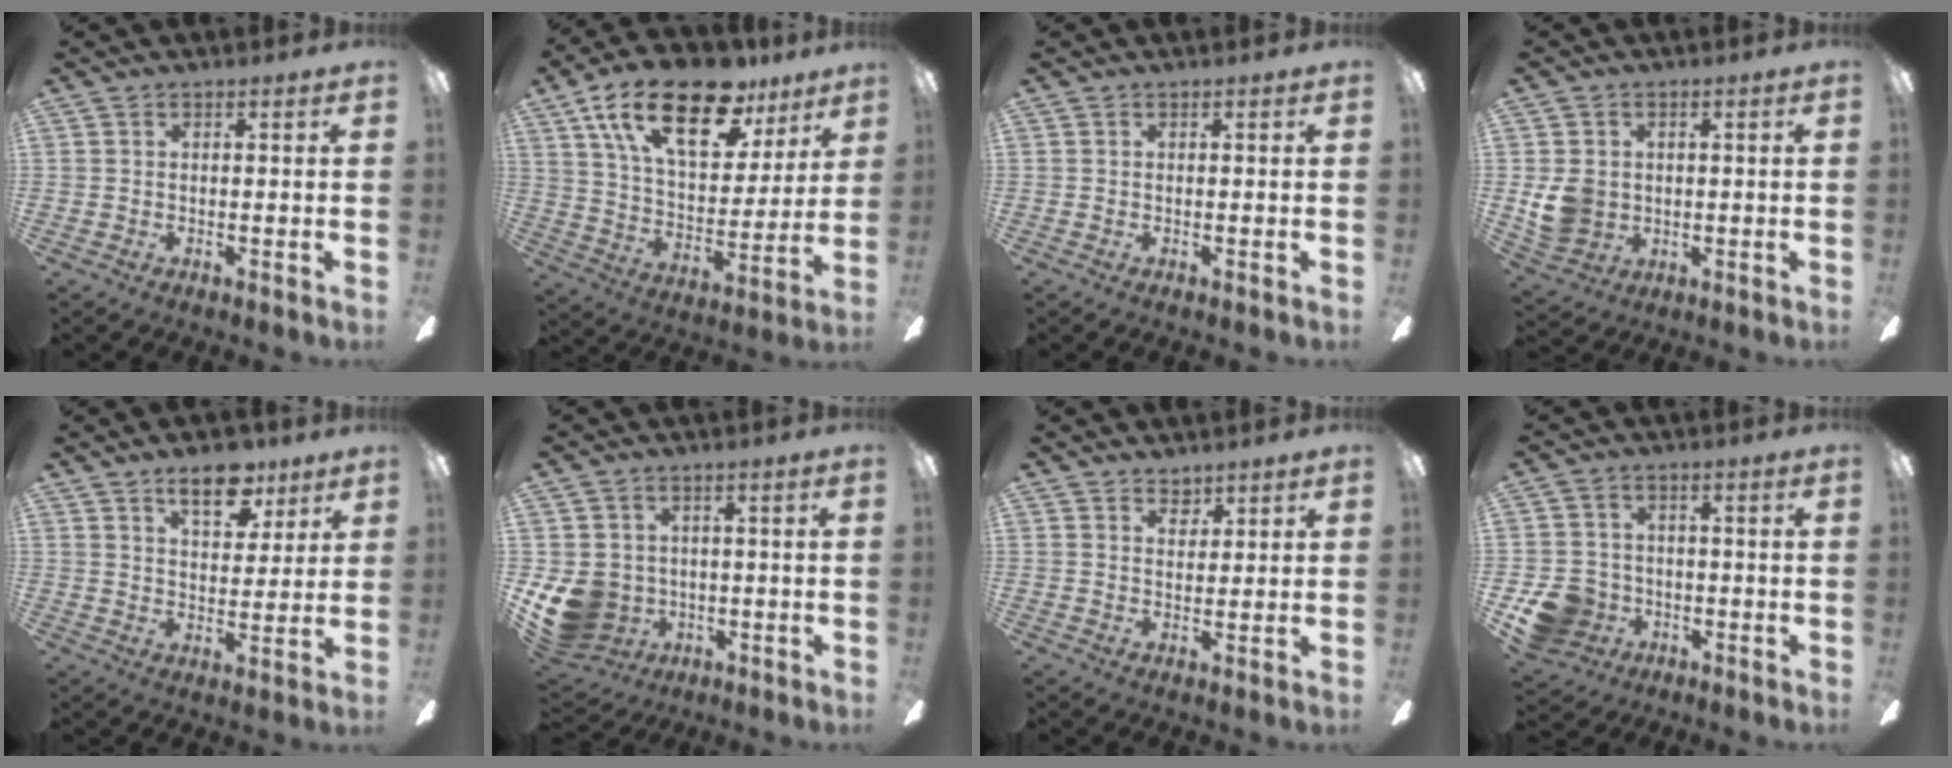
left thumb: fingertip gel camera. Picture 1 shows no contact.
{"total": 23.9, "force": [14.4, 11.1, 15.6], "torque": [-0.261, -0.064, 0.248]}
{"total": 0.0}
{"total": 7.5, "force": [0.2, 6.7, 3.4], "torque": [-0.066, 0.009, 0.006]}
{"total": 10.6, "force": [6.9, 5.3, 6.1], "torque": [-0.071, -0.029, 0.117]}
{"total": 10.0, "force": [-1.6, 9.1, 3.9], "torque": [-0.114, 0.009, -0.022]}
{"total": 3.0, "force": [2.5, 1.5, 0.6], "torque": [-0.001, -0.012, 0.044]}
{"total": 9.2, "force": [-3.6, 7.9, 3.0], "torque": [-0.071, 0.030, -0.062]}